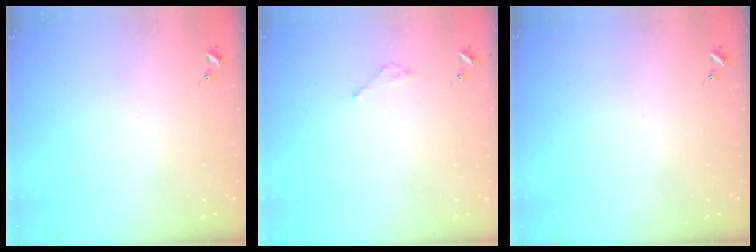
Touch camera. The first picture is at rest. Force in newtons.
{"total": 2.0, "press": 2.0, "slide": 0.3}
{"total": 0.0}